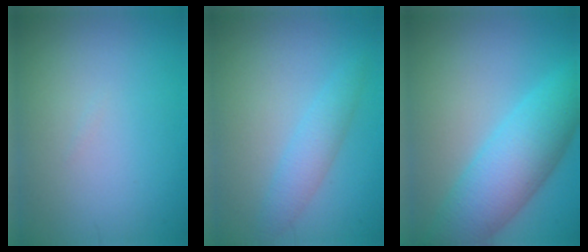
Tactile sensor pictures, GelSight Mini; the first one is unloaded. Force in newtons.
{"total": 2.4, "press": 2.4, "slide": 0.1}
{"total": 7.5, "press": 7.5, "slide": 0.1}